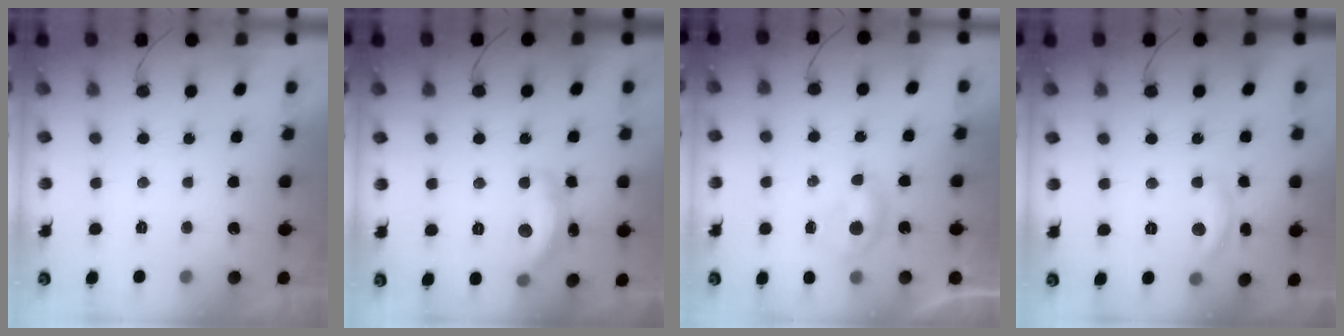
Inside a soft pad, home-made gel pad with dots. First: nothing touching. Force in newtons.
{"total": 14.2, "press": 14.2, "slide": 0.9}
{"total": 4.7, "press": 4.7, "slide": 0.6}
{"total": 9.5, "press": 9.5, "slide": 0.4}